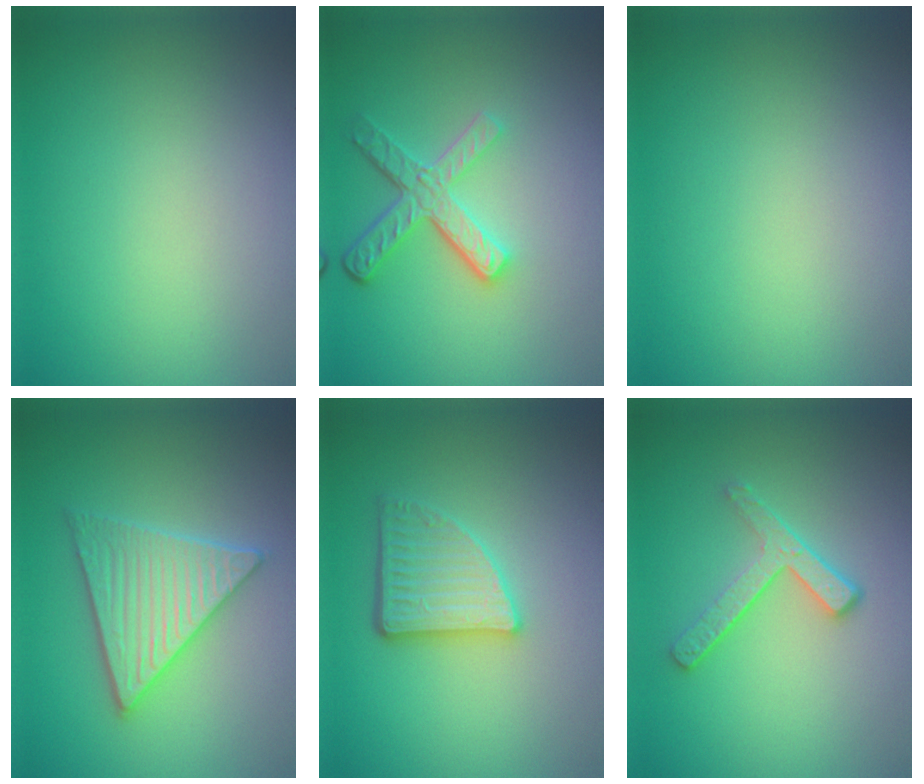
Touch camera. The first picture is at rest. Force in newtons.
{"total": 4.5, "press": 3.3, "slide": 3.0}
{"total": 0.0}
{"total": 5.7, "press": 5.6, "slide": 0.8}
{"total": 3.9, "press": 3.3, "slide": 2.1}
{"total": 2.9, "press": 2.3, "slide": 1.7}